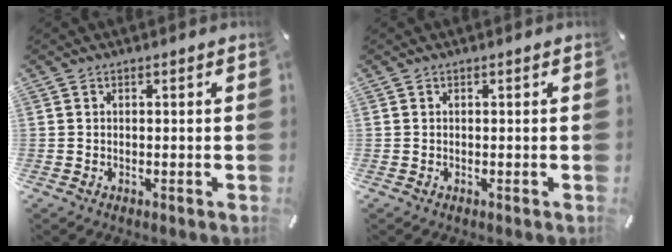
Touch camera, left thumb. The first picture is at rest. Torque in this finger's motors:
{"motor_torque": [-0.02, 0.02, 0.00, 0.00, 0.00]}